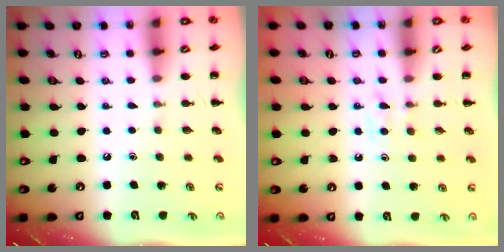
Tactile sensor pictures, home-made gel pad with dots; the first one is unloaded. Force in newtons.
{"total": 5.2, "press": 5.0, "slide": 1.5}